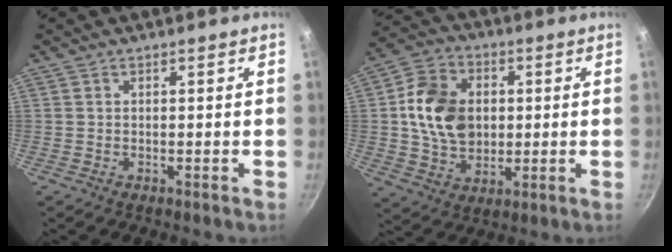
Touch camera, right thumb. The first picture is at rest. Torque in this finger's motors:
{"motor_torque": [1.73, 1.90, 1.37, -0.37, 0.17]}